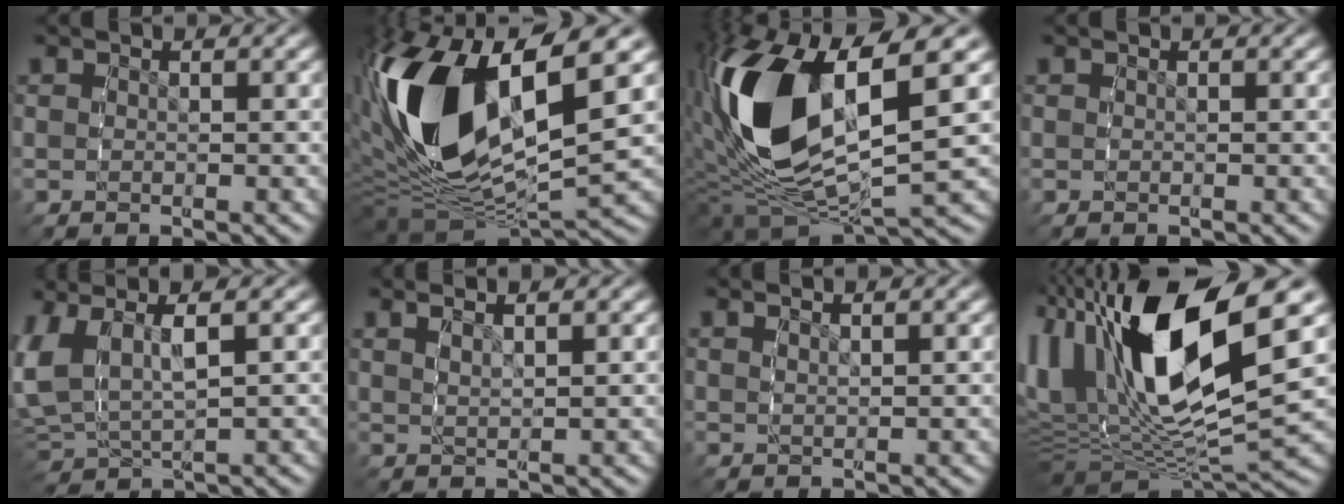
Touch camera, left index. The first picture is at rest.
{"total": 16.3, "force": [0.4, 9.3, 13.4], "torque": [-0.300, -0.034, 0.015]}
{"total": 14.7, "force": [-0.4, 8.5, 12.0], "torque": [-0.276, -0.031, 0.002]}
{"total": 0.0}
{"total": 8.7, "force": [0.5, 6.9, 5.3], "torque": [-0.142, -0.025, 0.010]}
{"total": 3.6, "force": [2.0, 1.6, 2.5], "torque": [-0.041, 0.009, 0.028]}
{"total": 1.9, "force": [1.5, 0.6, 1.1], "torque": [-0.016, 0.007, 0.022]}
{"total": 18.3, "force": [0.9, 11.3, 14.3], "torque": [-0.279, -0.015, 0.015]}